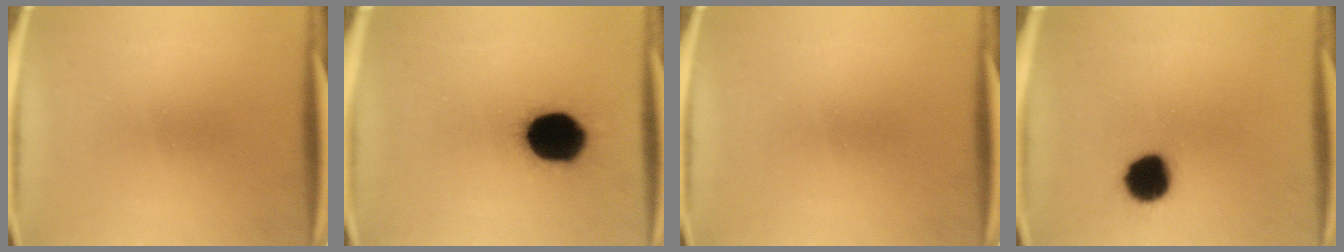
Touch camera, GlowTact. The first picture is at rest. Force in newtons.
{"total": 18.9}
{"total": 0.0}
{"total": 10.1}